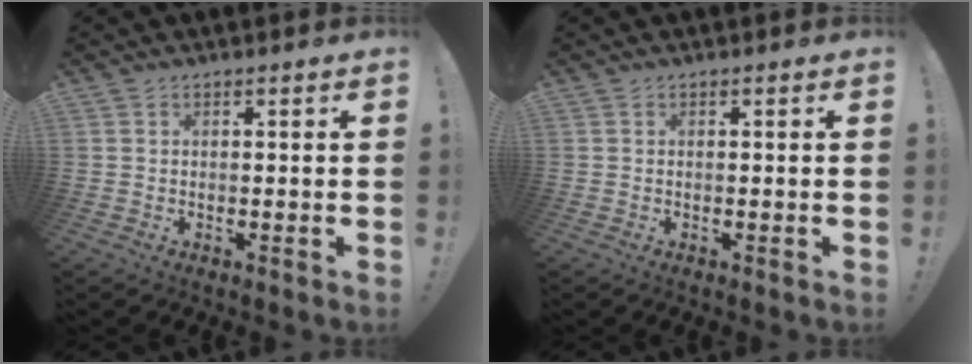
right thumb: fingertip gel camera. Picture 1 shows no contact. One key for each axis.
{"total": 0.0}